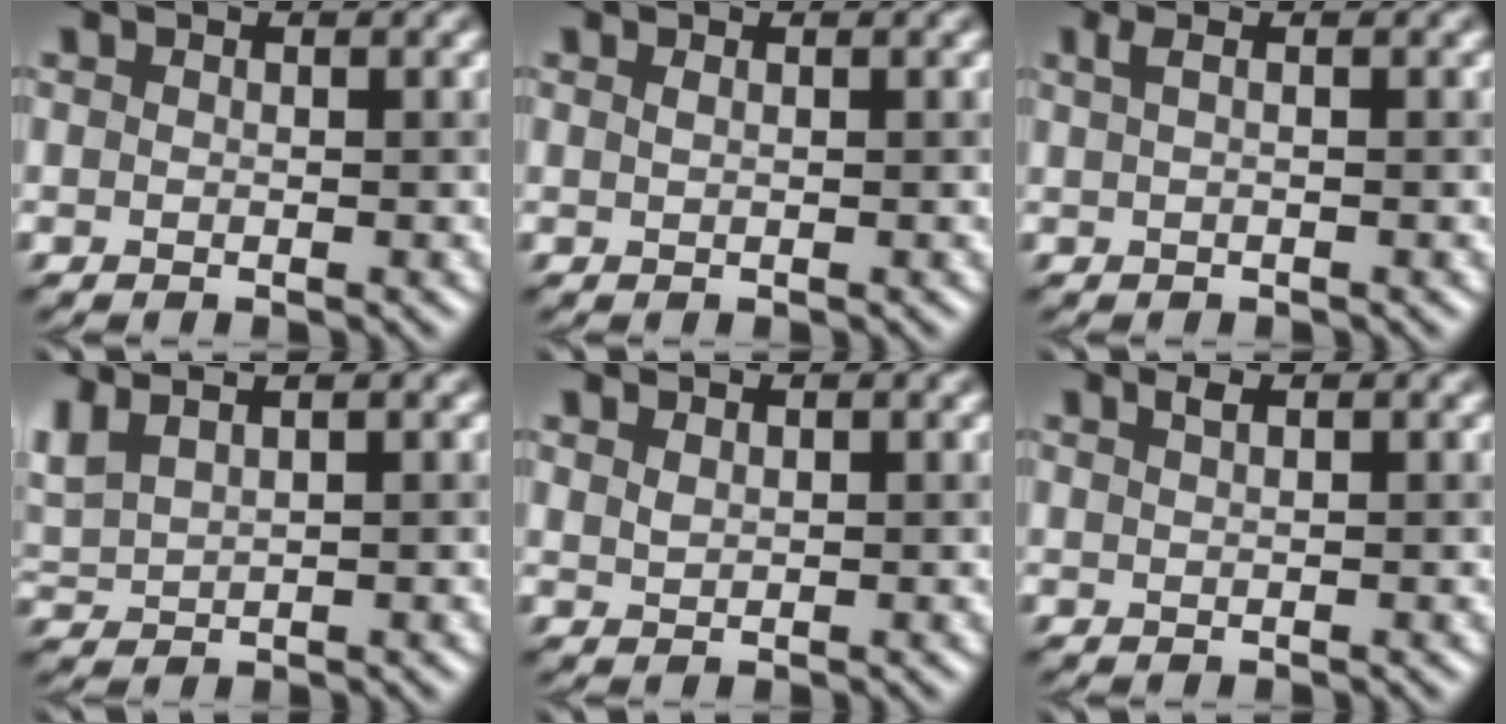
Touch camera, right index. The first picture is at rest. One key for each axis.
{"total": 0.5, "fx": 0.2, "fy": 0.2, "fz": 0.4, "tx": -0.008, "ty": 0.004, "tz": 0.004}
{"total": 1.3, "fx": 0.3, "fy": 0.4, "fz": 1.2, "tx": -0.020, "ty": 0.000, "tz": 0.003}
{"total": 3.3, "fx": 2.3, "fy": 1.1, "fz": 2.1, "tx": -0.062, "ty": 0.022, "tz": 0.054}
{"total": 0.9, "fx": 0.6, "fy": 0.4, "fz": 0.4, "tx": -0.013, "ty": 0.001, "tz": 0.017}
{"total": 0.8, "fx": 0.5, "fy": 0.2, "fz": 0.7, "tx": -0.010, "ty": 0.002, "tz": 0.009}